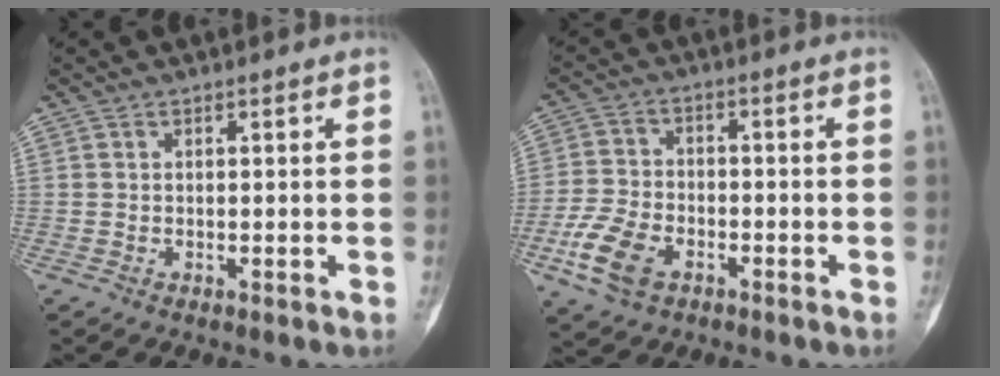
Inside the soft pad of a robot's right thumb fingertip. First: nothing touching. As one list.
[{"total": 9.6, "force": [-4.3, 6.0, 6.1], "torque": [-0.124, 0.013, -0.083]}]